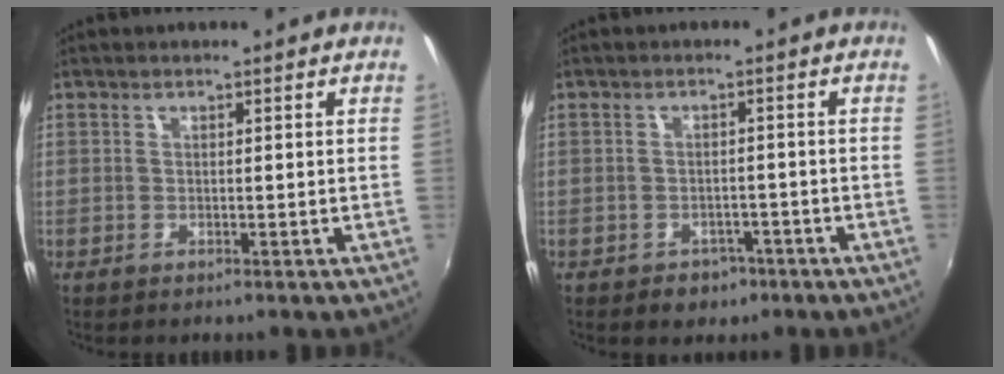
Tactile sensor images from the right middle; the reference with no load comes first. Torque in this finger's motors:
{"motor_torque": [0.09, -0.08, 0.01, 0.02]}